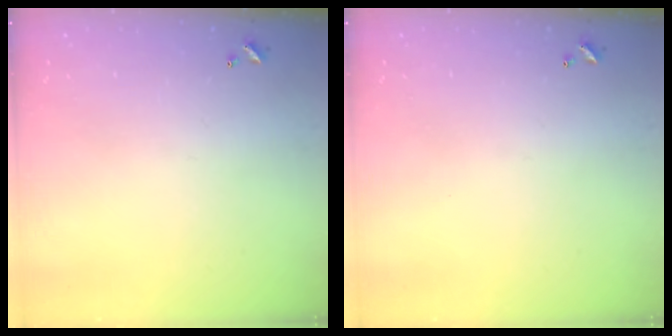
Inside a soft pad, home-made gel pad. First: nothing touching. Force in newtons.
{"total": 0.0}